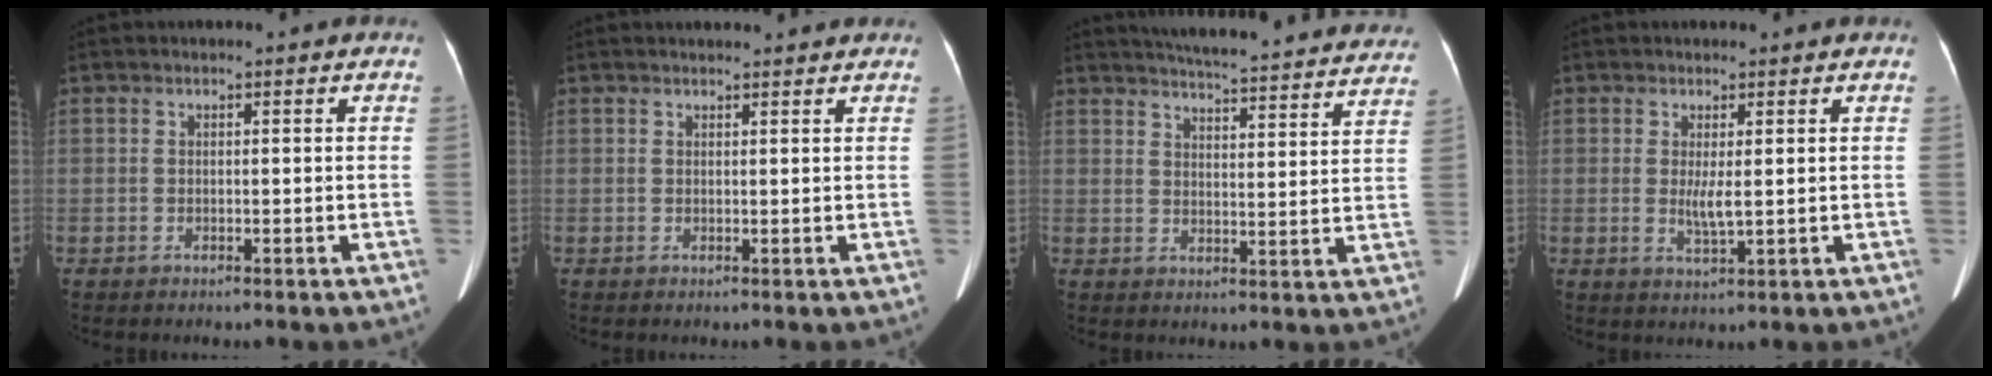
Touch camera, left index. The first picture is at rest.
{"total": 4.7, "force": [4.5, 0.6, 1.2], "torque": [-0.015, 0.025, 0.051]}
{"total": 27.3, "force": [25.5, 3.2, 9.3], "torque": [-0.139, -0.048, 0.303]}
{"total": 2.6, "force": [0.4, 0.3, 2.6], "torque": [-0.053, -0.008, 0.012]}